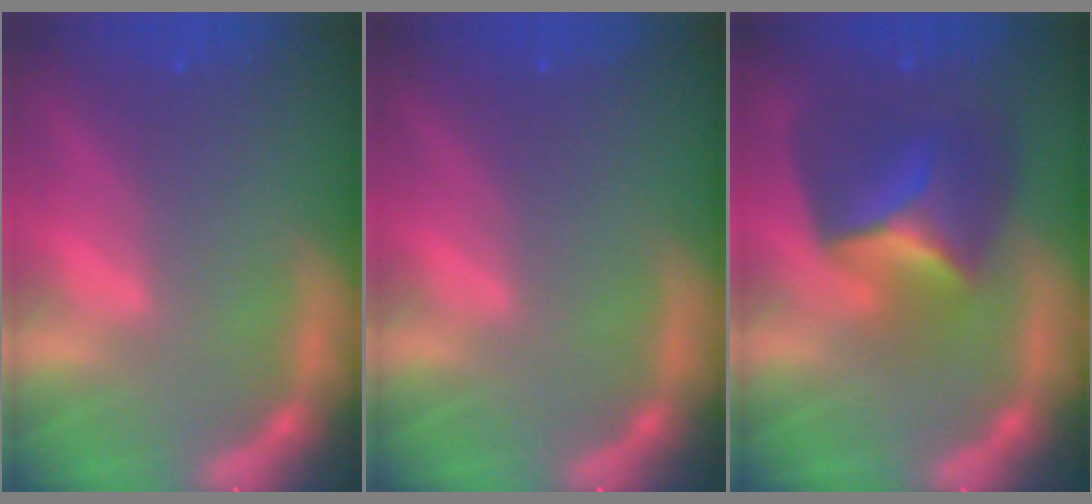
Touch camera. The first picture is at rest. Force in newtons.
{"total": 0.0}
{"total": 6.9}